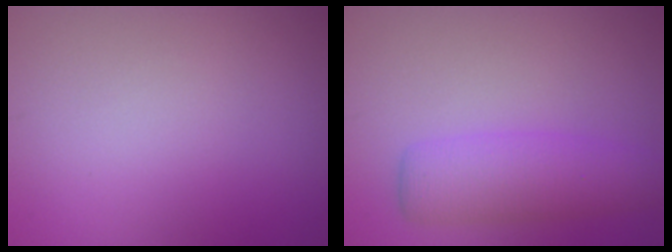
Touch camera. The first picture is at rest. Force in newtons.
{"total": 4.5, "press": 4.5, "slide": 0.1}